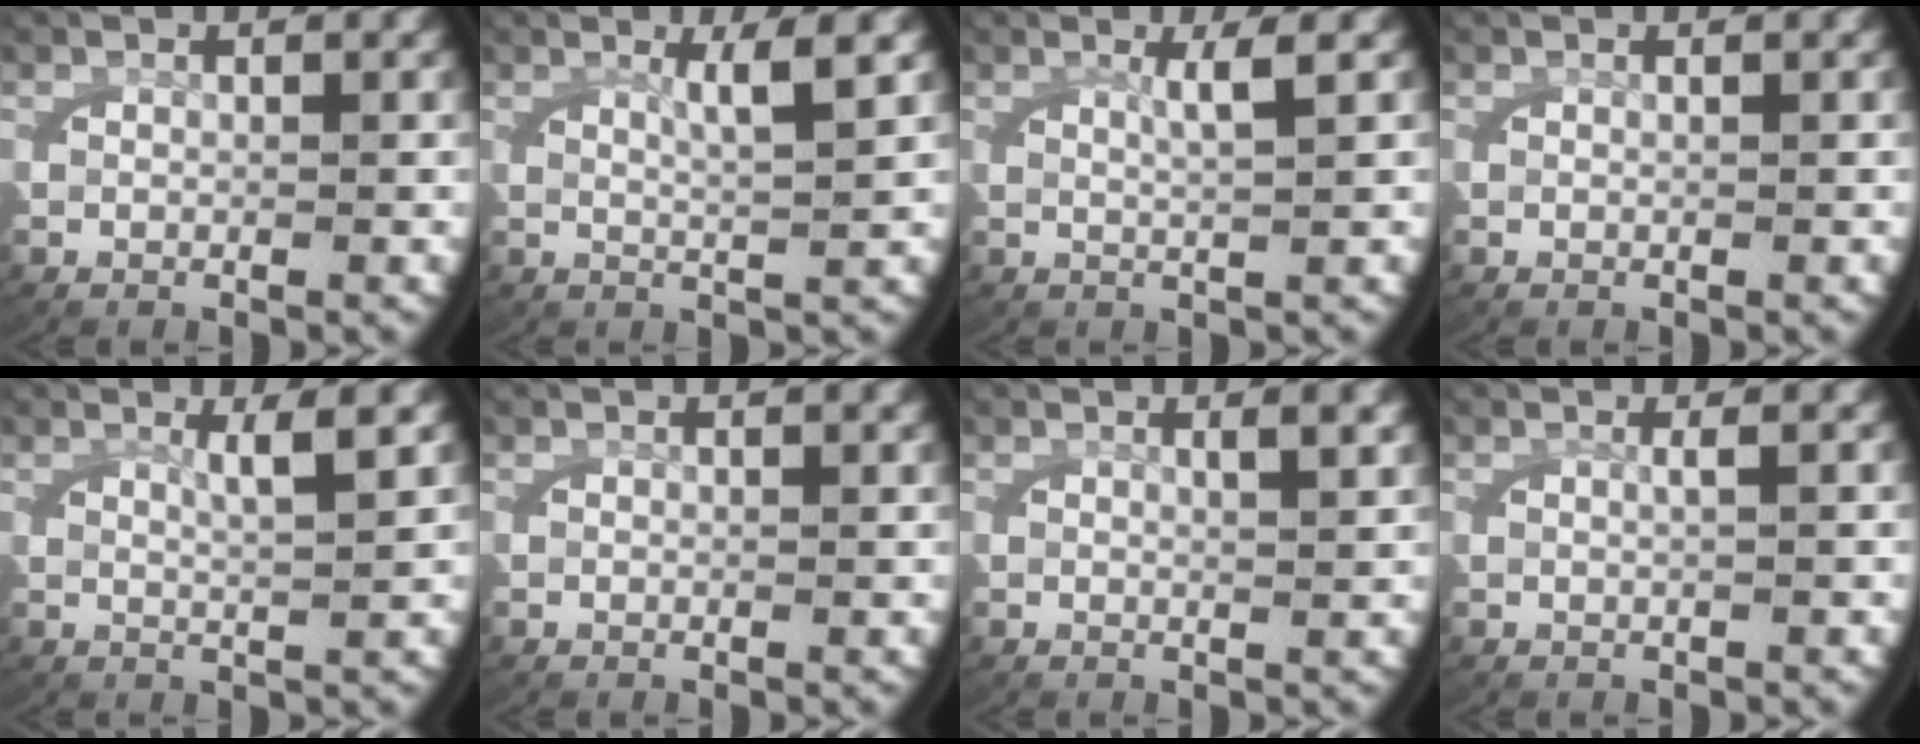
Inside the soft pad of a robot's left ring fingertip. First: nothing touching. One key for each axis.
{"total": 3.0, "fx": 1.4, "fy": -0.3, "fz": 2.6, "tx": -0.047, "ty": -0.003, "tz": 0.030}
{"total": 2.2, "fx": 1.0, "fy": -0.5, "fz": 1.9, "tx": -0.040, "ty": -0.003, "tz": 0.022}
{"total": 0.0}
{"total": 2.6, "fx": 1.3, "fy": -0.4, "fz": 2.3, "tx": -0.043, "ty": -0.004, "tz": 0.029}
{"total": 0.0}
{"total": 1.4, "fx": 0.7, "fy": -0.1, "fz": 1.2, "tx": -0.026, "ty": -0.004, "tz": 0.016}
{"total": 0.9, "fx": 0.1, "fy": -0.3, "fz": 0.9, "tx": -0.020, "ty": 0.000, "tz": 0.004}